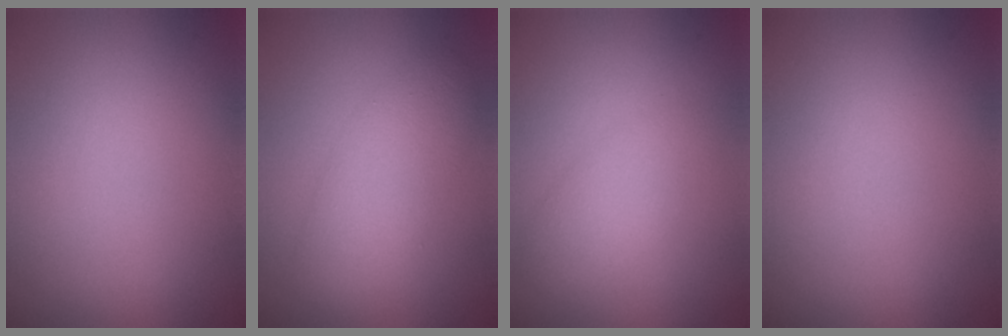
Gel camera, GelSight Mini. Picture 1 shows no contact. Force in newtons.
{"total": 3.2, "press": 3.2, "slide": 0.2}
{"total": 2.4, "press": 2.4, "slide": 0.1}
{"total": 0.0}